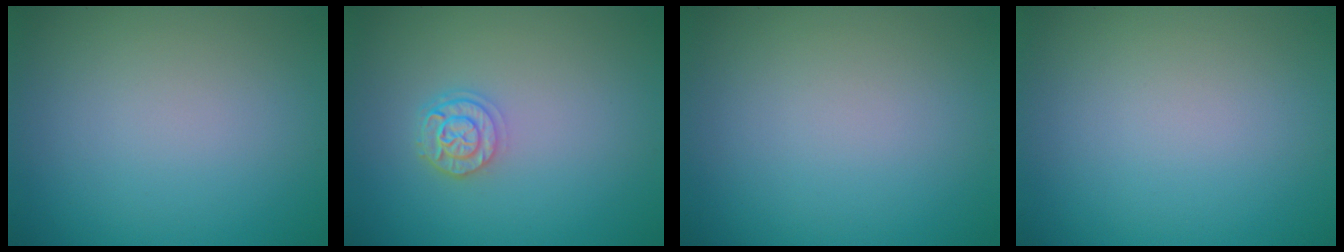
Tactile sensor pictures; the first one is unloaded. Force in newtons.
{"total": 2.4, "press": 2.0, "slide": 1.3}
{"total": 0.0}
{"total": 0.0}